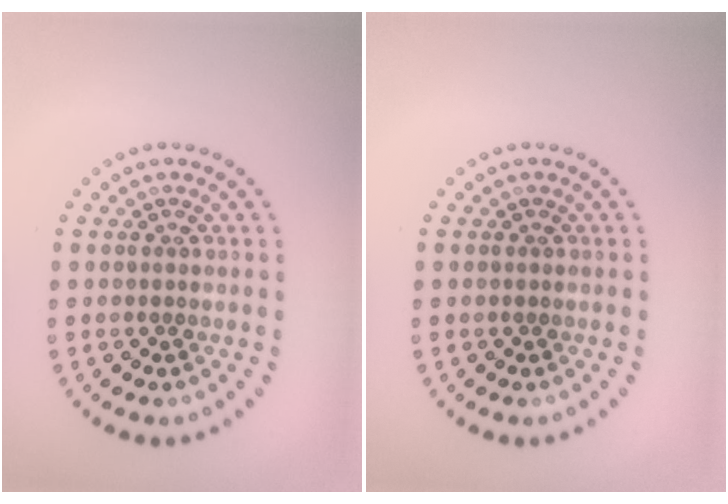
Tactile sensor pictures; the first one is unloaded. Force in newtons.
{"total": 0.0}